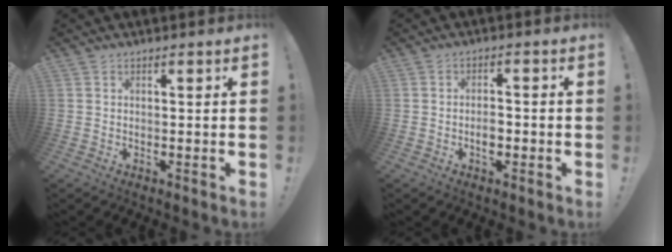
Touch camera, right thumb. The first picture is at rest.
{"total": 3.6, "force": [-1.4, 2.0, 2.6], "torque": [-0.035, 0.004, -0.025]}